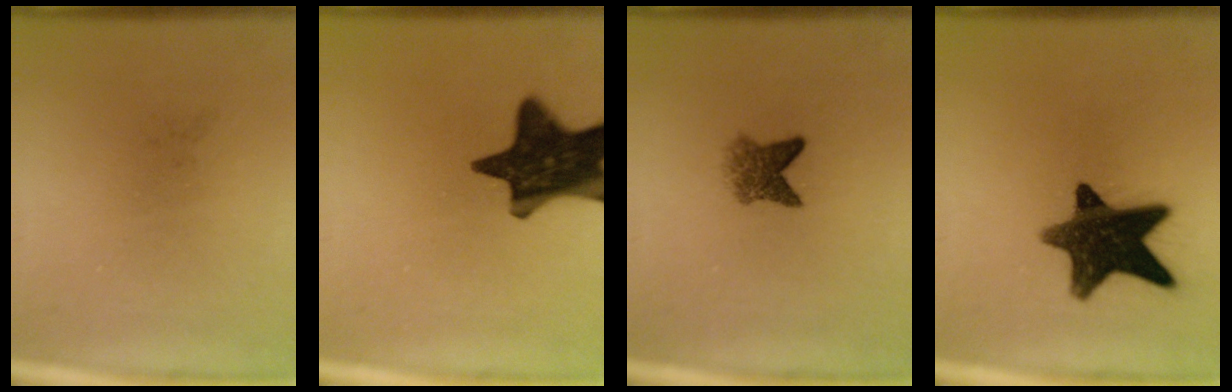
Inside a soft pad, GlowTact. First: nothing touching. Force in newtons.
{"total": 15.6}
{"total": 3.4}
{"total": 14.1}